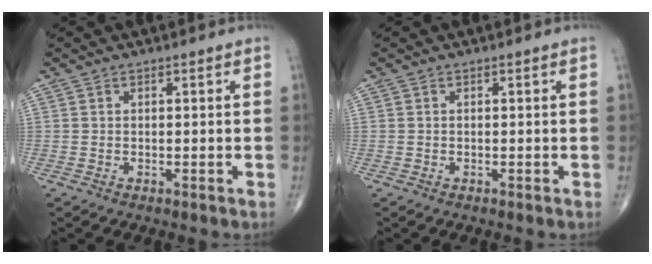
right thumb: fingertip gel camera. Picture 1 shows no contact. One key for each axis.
{"total": 0.0}